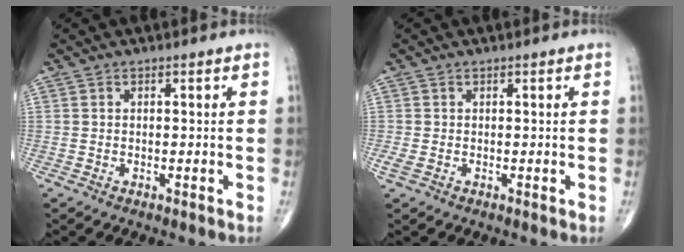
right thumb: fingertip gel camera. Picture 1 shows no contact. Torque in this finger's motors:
{"motor_torque": [-0.41, 0.11, -0.36, -0.08, 0.06]}